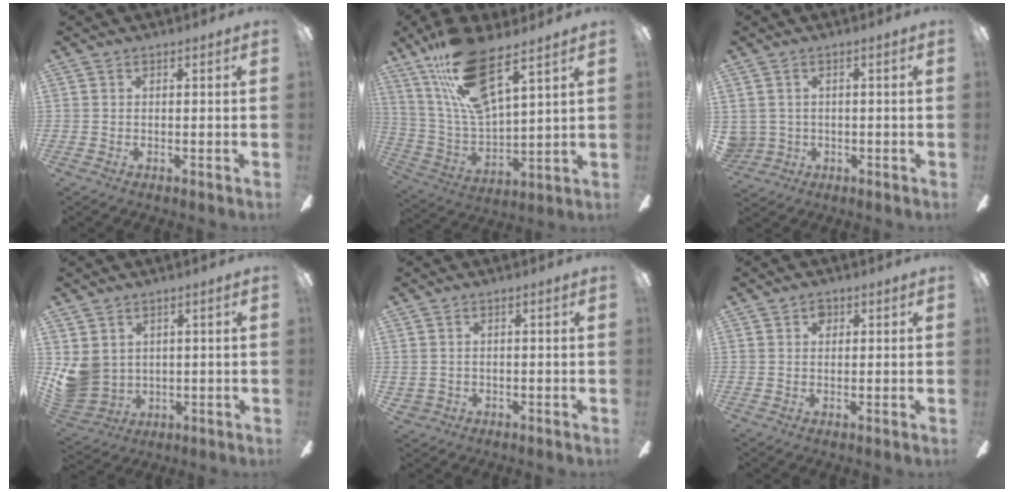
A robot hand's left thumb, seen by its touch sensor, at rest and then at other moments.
{"total": 18.7, "force": [12.3, 5.7, 12.8], "torque": [-0.263, -0.050, 0.213]}
{"total": 3.0, "force": [0.5, 3.0, 0.2], "torque": [-0.014, 0.009, 0.011]}
{"total": 7.3, "force": [2.0, 6.6, 2.5], "torque": [-0.068, -0.015, 0.043]}
{"total": 1.3, "force": [0.4, 1.2, 0.4], "torque": [-0.011, 0.003, 0.004]}
{"total": 2.3, "force": [1.2, 1.7, 1.1], "torque": [-0.008, -0.002, 0.018]}